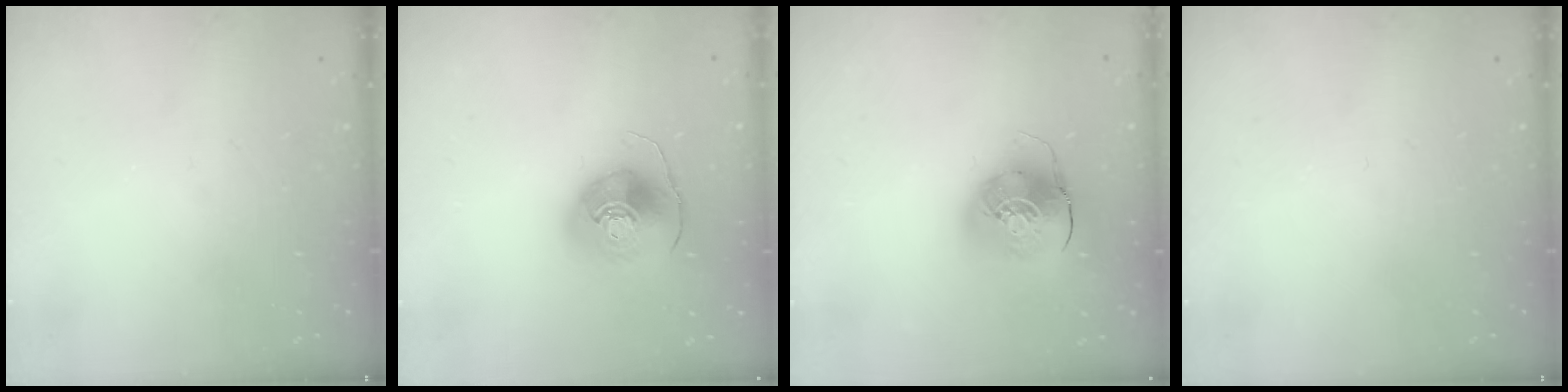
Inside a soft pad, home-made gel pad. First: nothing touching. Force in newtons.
{"total": 10.3, "press": 10.2, "slide": 1.5}
{"total": 10.5, "press": 10.4, "slide": 1.8}
{"total": 0.0}